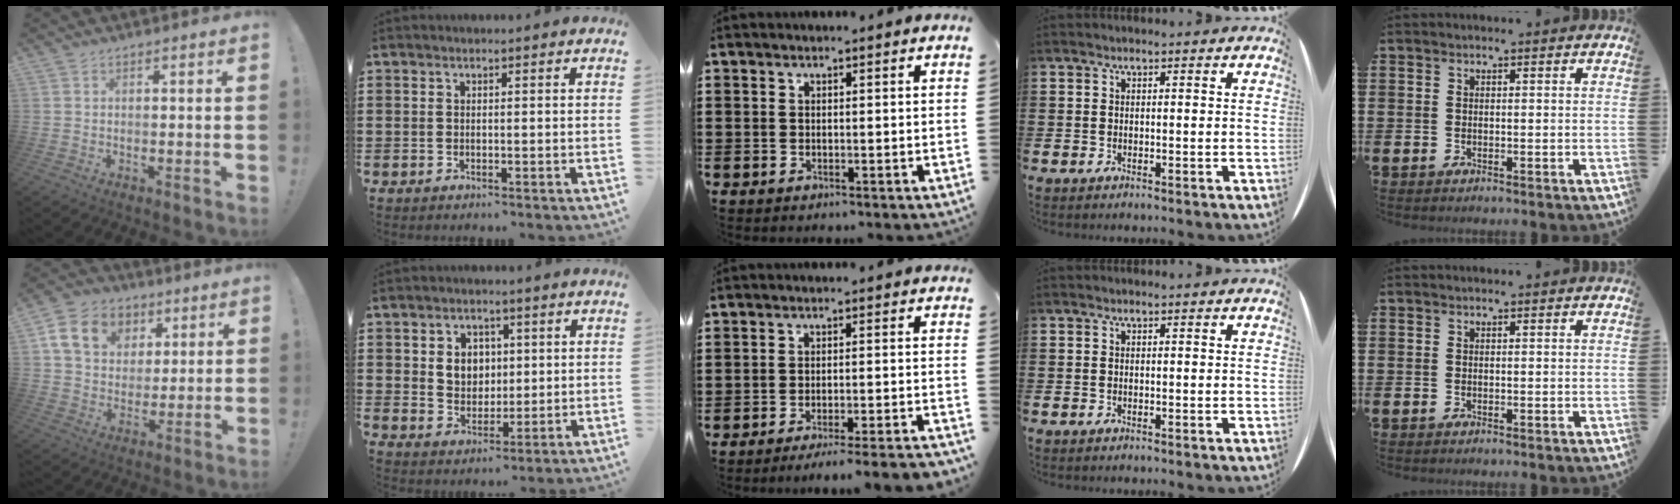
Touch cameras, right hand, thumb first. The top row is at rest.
{"thumb": {"total": 14.8, "force": [6.1, 11.4, 7.2], "torque": [-0.107, -0.015, 0.122]}, "index": {"total": 4.8, "force": [1.1, 4.2, 2.1], "torque": [-0.050, 0.011, 0.015]}, "middle": {"total": 3.6, "force": [-3.4, -0.4, 1.2], "torque": [-0.018, -0.004, -0.069]}}